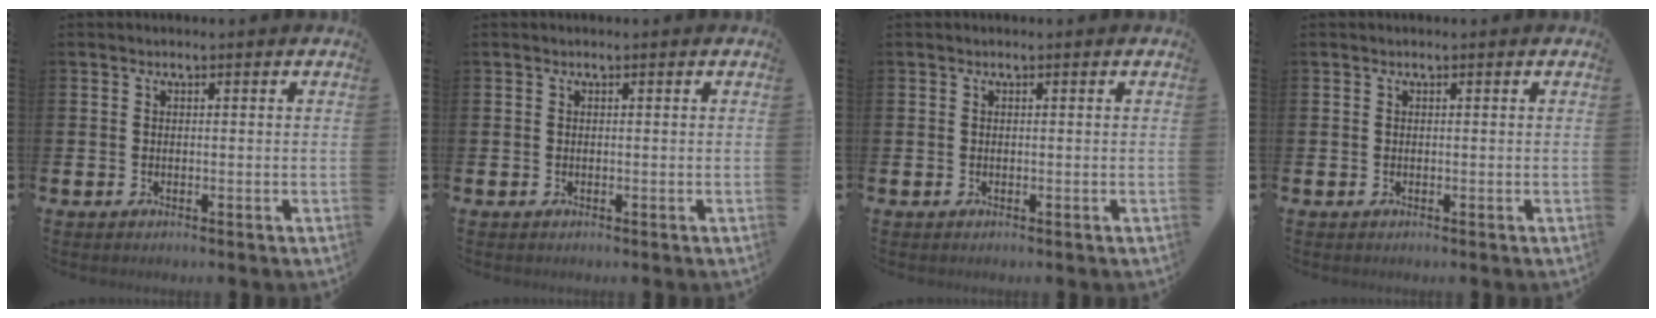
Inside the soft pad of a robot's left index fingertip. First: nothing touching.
{"total": 0.0}
{"total": 0.0}
{"total": 0.0}